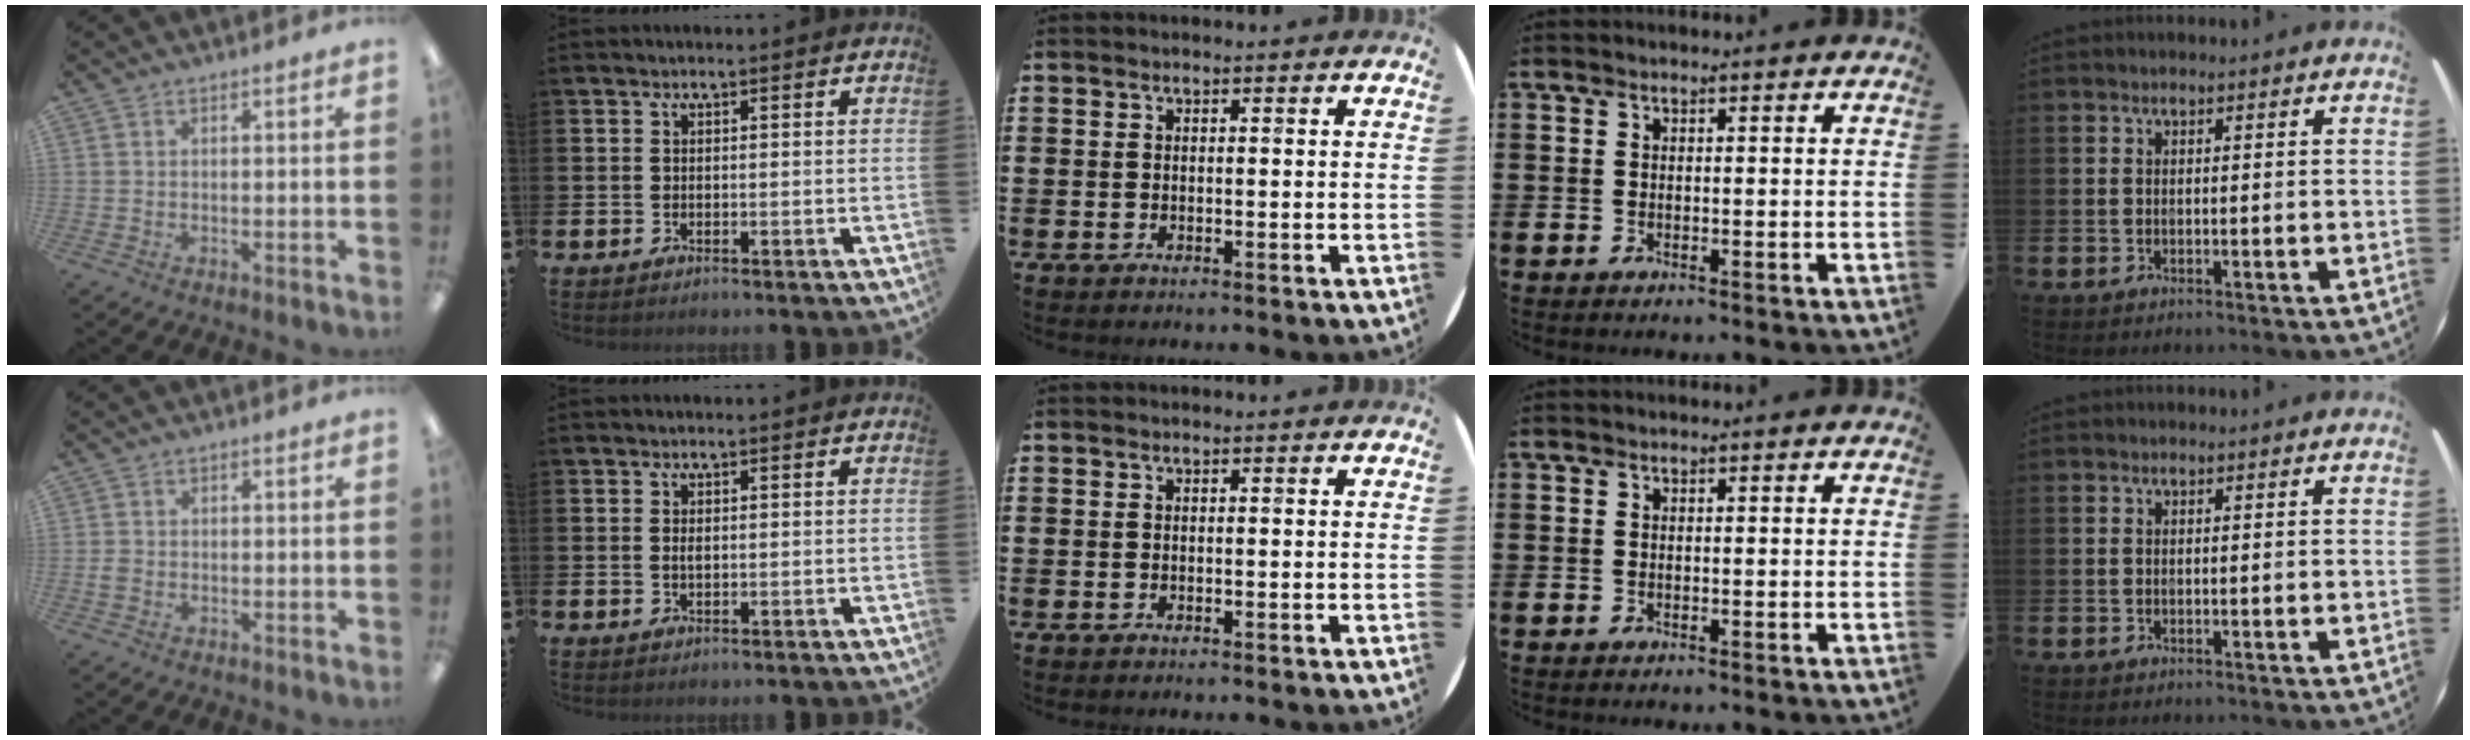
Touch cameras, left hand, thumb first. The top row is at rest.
{"thumb": {"total": 1.5, "force": [-0.4, 1.2, 0.8], "torque": [-0.014, 0.003, -0.008]}, "index": {"total": 0.7, "force": [0.2, 0.3, 0.6], "torque": [-0.004, -0.001, 0.001]}}